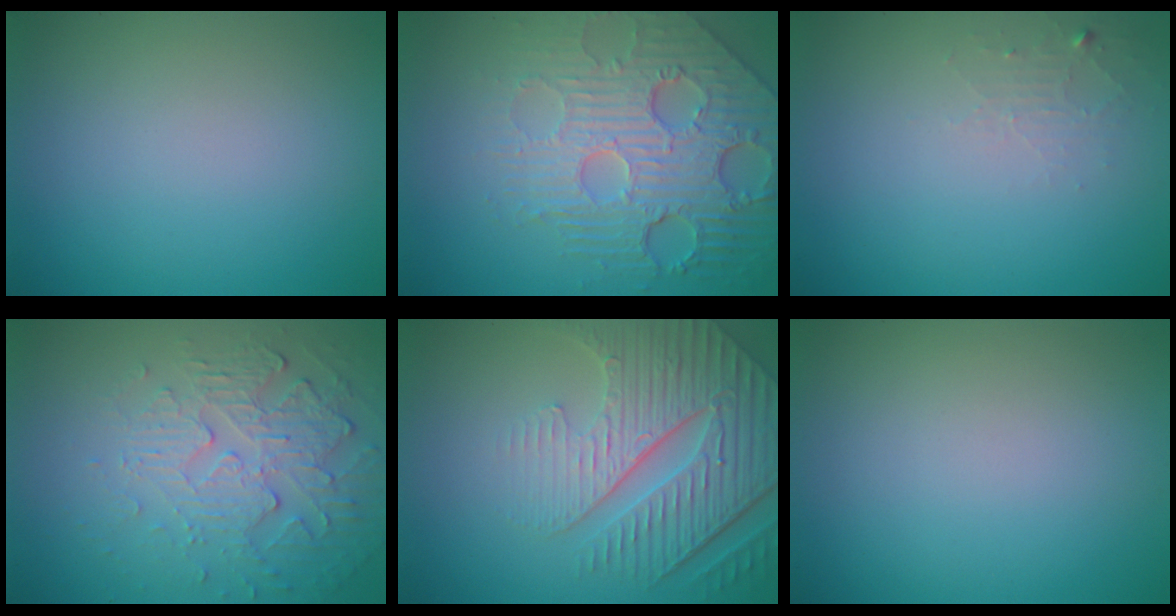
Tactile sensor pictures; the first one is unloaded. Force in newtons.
{"total": 7.6, "press": 5.6, "slide": 5.2}
{"total": 1.3, "press": 1.3, "slide": 0.2}
{"total": 6.0, "press": 3.7, "slide": 4.8}
{"total": 7.4, "press": 5.6, "slide": 4.8}
{"total": 0.0}